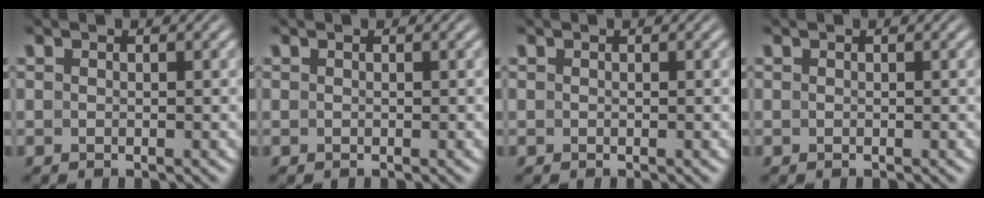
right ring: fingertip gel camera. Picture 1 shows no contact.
{"total": 0.0}
{"total": 0.0}
{"total": 0.0}